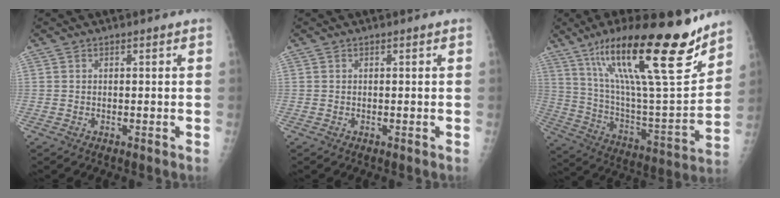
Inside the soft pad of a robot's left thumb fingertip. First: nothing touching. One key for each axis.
{"total": 0.0}
{"total": 28.6, "fx": 18.4, "fy": 5.8, "fz": 21.1, "tx": -0.329, "ty": -0.063, "tz": 0.314}